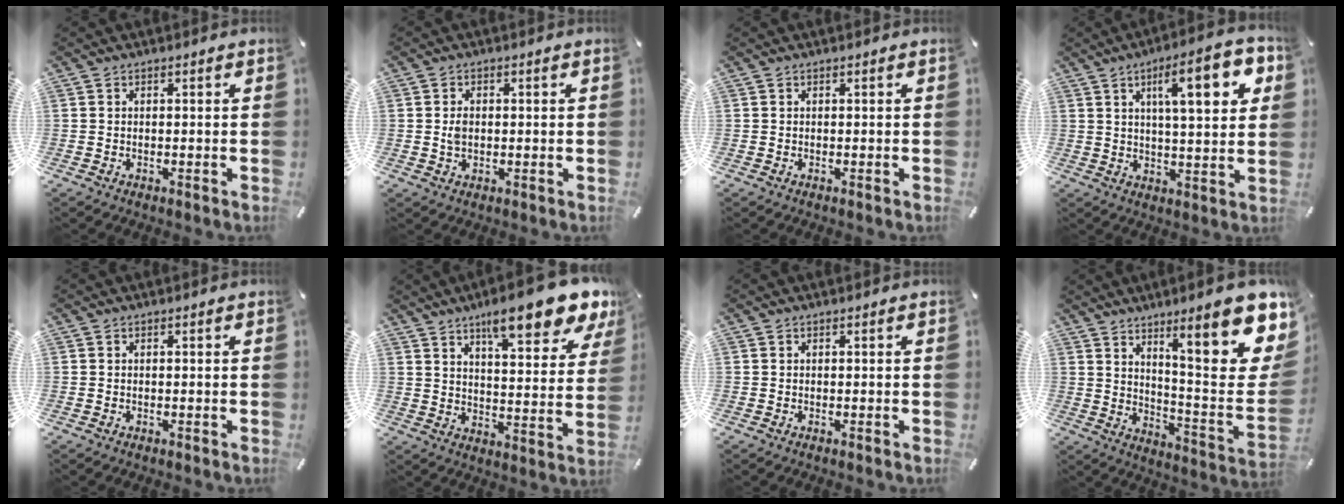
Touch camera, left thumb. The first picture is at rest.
{"total": 2.0, "force": [0.1, 1.4, 1.5], "torque": [-0.031, 0.005, 0.001]}
{"total": 0.0}
{"total": 15.8, "force": [6.3, 4.5, 13.7], "torque": [-0.202, -0.012, 0.090]}
{"total": 0.0}
{"total": 15.6, "force": [11.5, 4.2, 9.6], "torque": [-0.139, -0.075, 0.188]}
{"total": 0.0}
{"total": 23.0, "force": [13.1, 6.1, 17.9], "torque": [-0.244, -0.096, 0.207]}